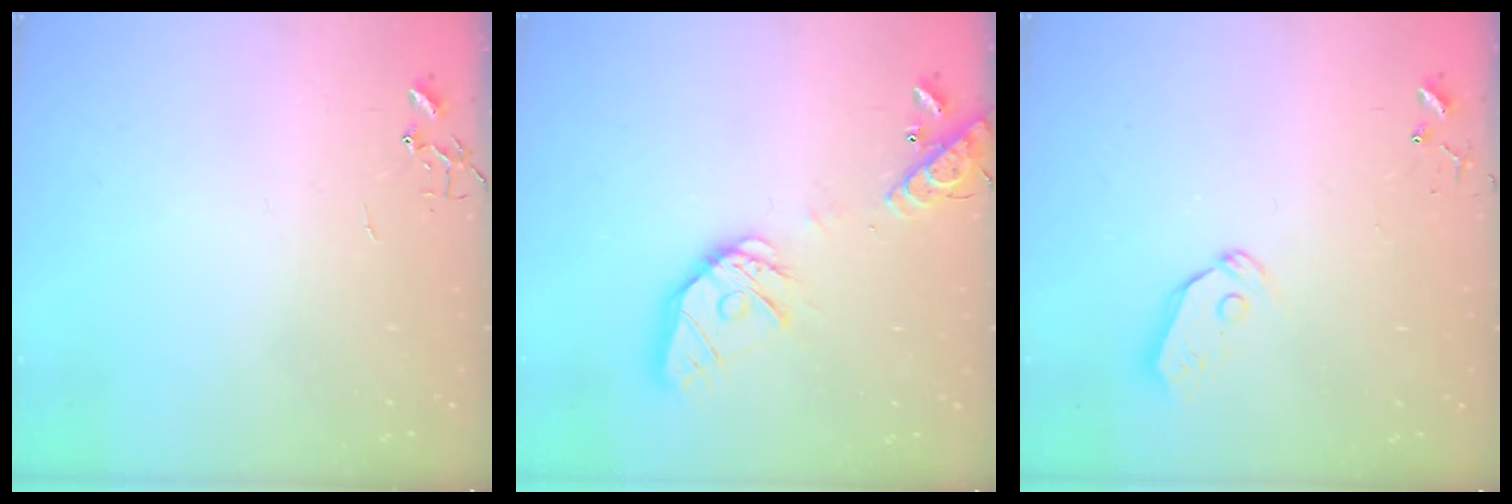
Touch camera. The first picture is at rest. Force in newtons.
{"total": 17.6, "press": 17.3, "slide": 2.8}
{"total": 6.0, "press": 6.0, "slide": 0.5}